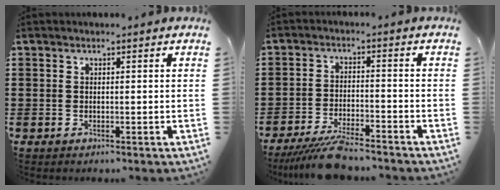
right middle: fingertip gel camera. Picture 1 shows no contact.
{"total": 6.7, "force": [-5.9, 0.7, 3.0], "torque": [-0.063, -0.004, -0.112]}